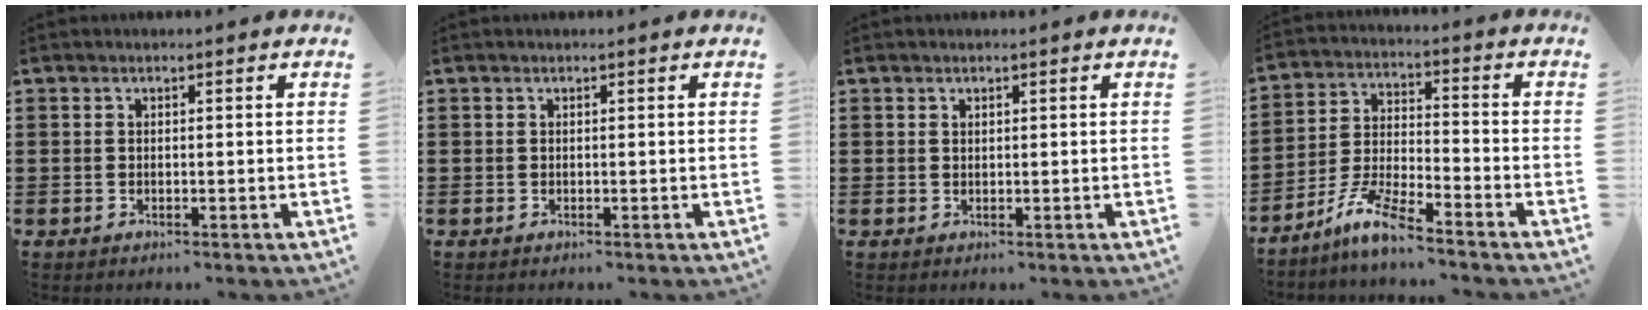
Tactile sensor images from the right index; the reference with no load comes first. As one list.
[{"total": 0.0}, {"total": 0.5, "force": [0.3, 0.4, 0.2], "torque": [-0.004, 0.002, 0.007]}, {"total": 7.2, "force": [-6.1, 0.2, 3.8], "torque": [-0.098, -0.014, -0.122]}]